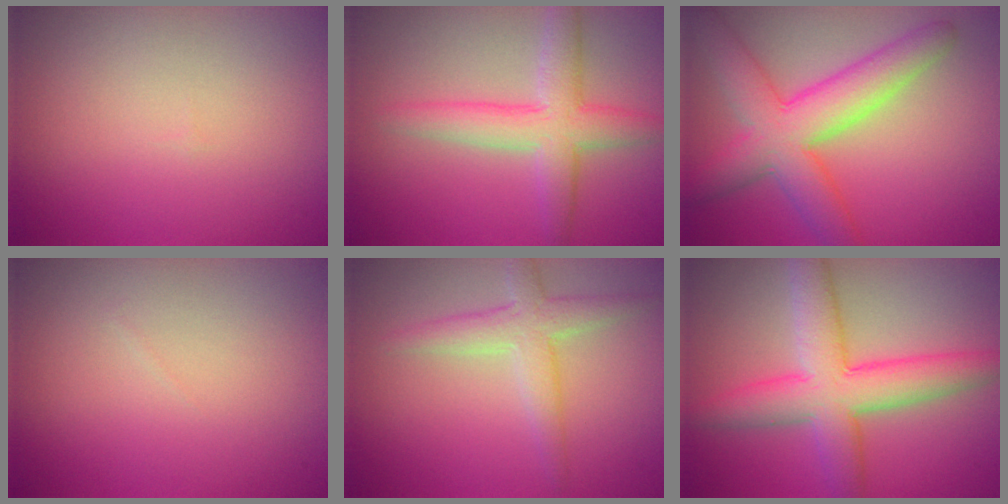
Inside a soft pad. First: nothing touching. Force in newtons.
{"total": 4.6, "press": 4.6, "slide": 0.1}
{"total": 7.4, "press": 7.4, "slide": 0.2}
{"total": 0.0}
{"total": 3.2, "press": 3.2, "slide": 0.3}
{"total": 6.1, "press": 6.1, "slide": 0.4}